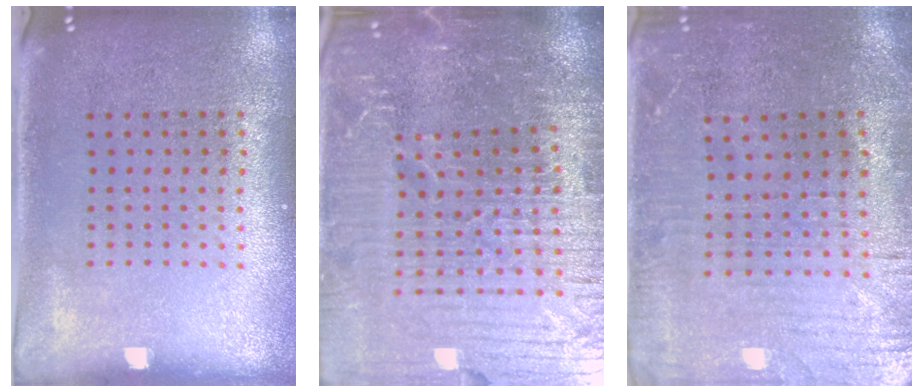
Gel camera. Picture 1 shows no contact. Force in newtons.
{"total": 6.3, "press": 5.6, "slide": 3.0}
{"total": 1.1, "press": 1.0, "slide": 0.4}